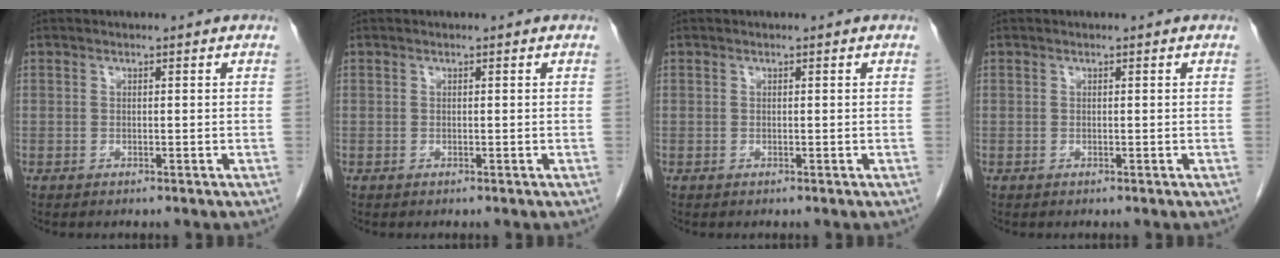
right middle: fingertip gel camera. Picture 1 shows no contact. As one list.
[{"total": 0.0}, {"total": 0.0}, {"total": 0.0}]